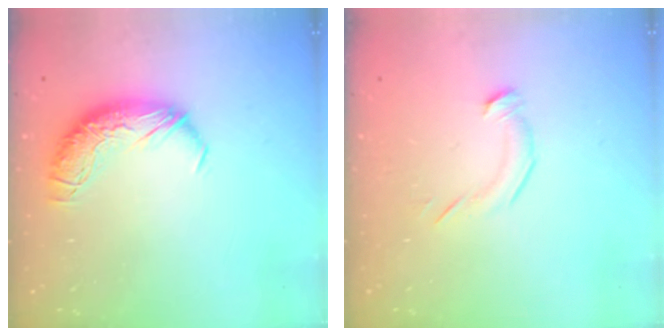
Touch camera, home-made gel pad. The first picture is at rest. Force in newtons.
{"total": 4.8, "press": 4.7, "slide": 0.5}